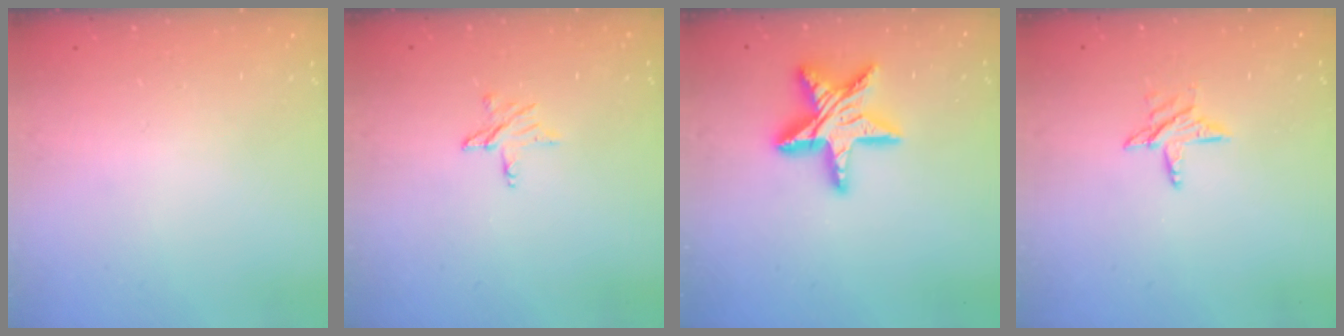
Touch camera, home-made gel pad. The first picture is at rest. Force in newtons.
{"total": 5.1, "press": 5.1, "slide": 0.6}
{"total": 17.5, "press": 17.4, "slide": 1.4}
{"total": 5.7, "press": 5.7, "slide": 0.6}